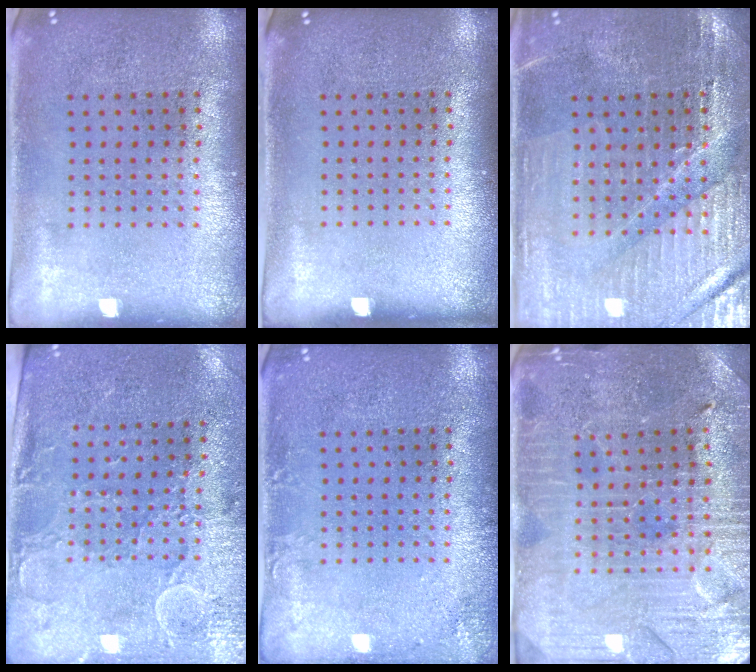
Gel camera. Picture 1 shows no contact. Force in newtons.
{"total": 0.0}
{"total": 3.2, "press": 3.1, "slide": 0.4}
{"total": 3.0, "press": 2.6, "slide": 1.5}
{"total": 1.6, "press": 1.6, "slide": 0.1}
{"total": 3.3, "press": 3.3, "slide": 0.6}